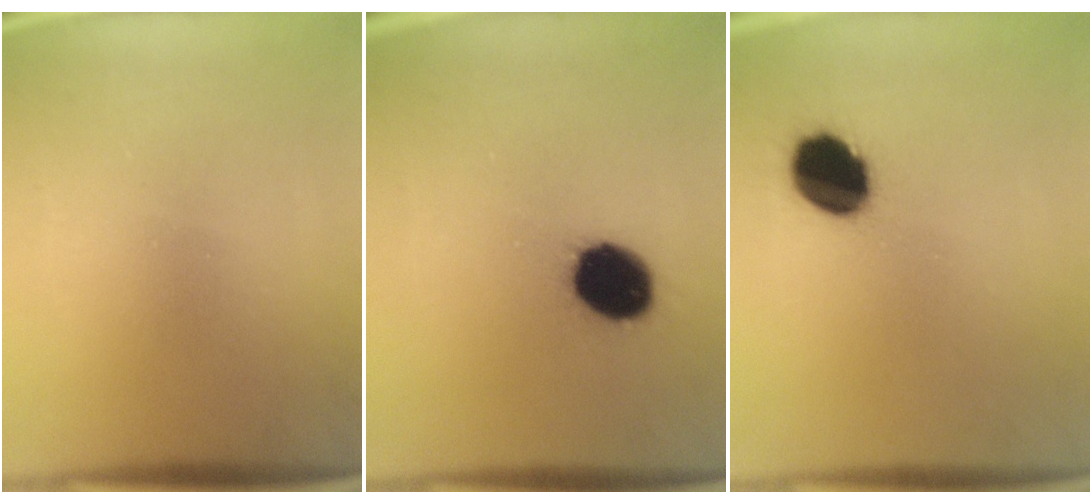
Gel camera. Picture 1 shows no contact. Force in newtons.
{"total": 13.0}
{"total": 11.7}